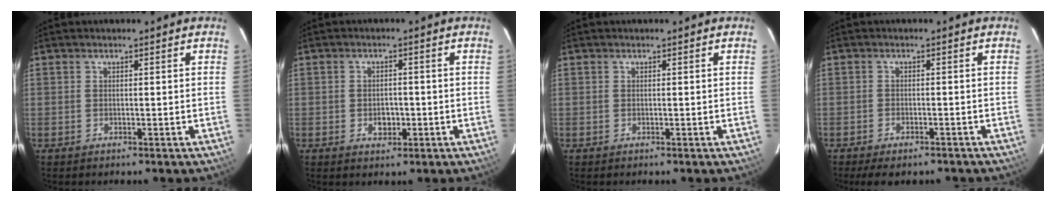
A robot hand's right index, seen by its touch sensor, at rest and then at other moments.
{"total": 3.2, "force": [-0.9, 2.5, 1.7], "torque": [-0.029, 0.002, -0.008]}
{"total": 0.0}
{"total": 6.0, "force": [-4.9, 2.0, 2.7], "torque": [-0.065, -0.014, -0.071]}